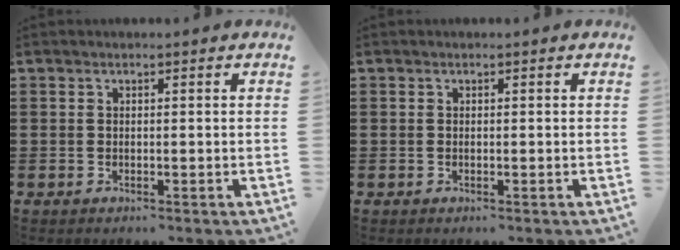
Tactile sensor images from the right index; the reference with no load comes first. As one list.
[{"total": 0.0}]